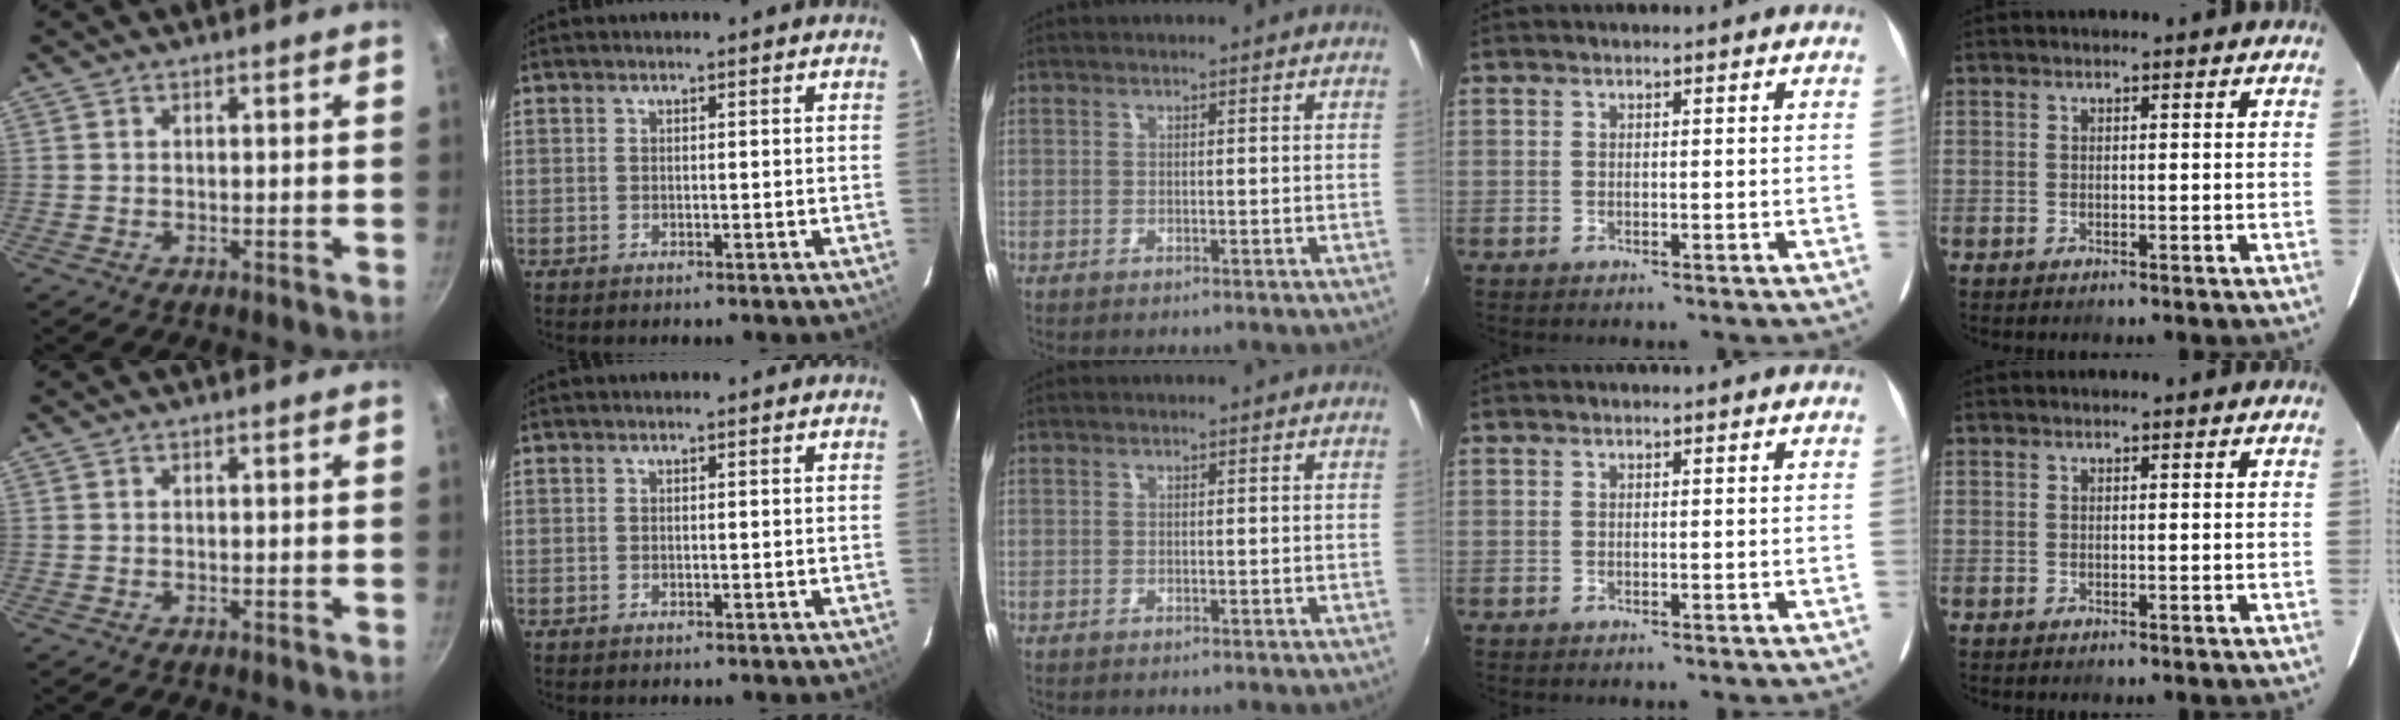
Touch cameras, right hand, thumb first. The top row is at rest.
{}